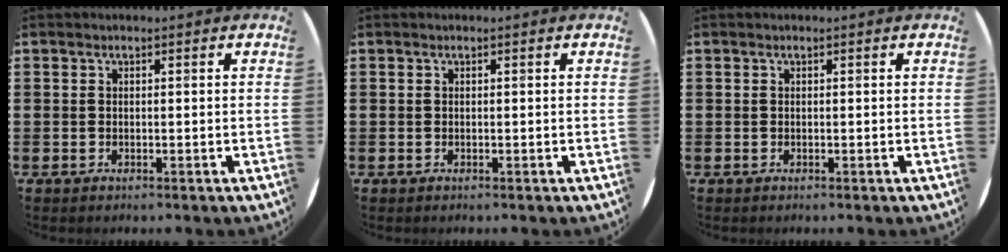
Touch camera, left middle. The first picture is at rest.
{"total": 0.0}
{"total": 0.0}